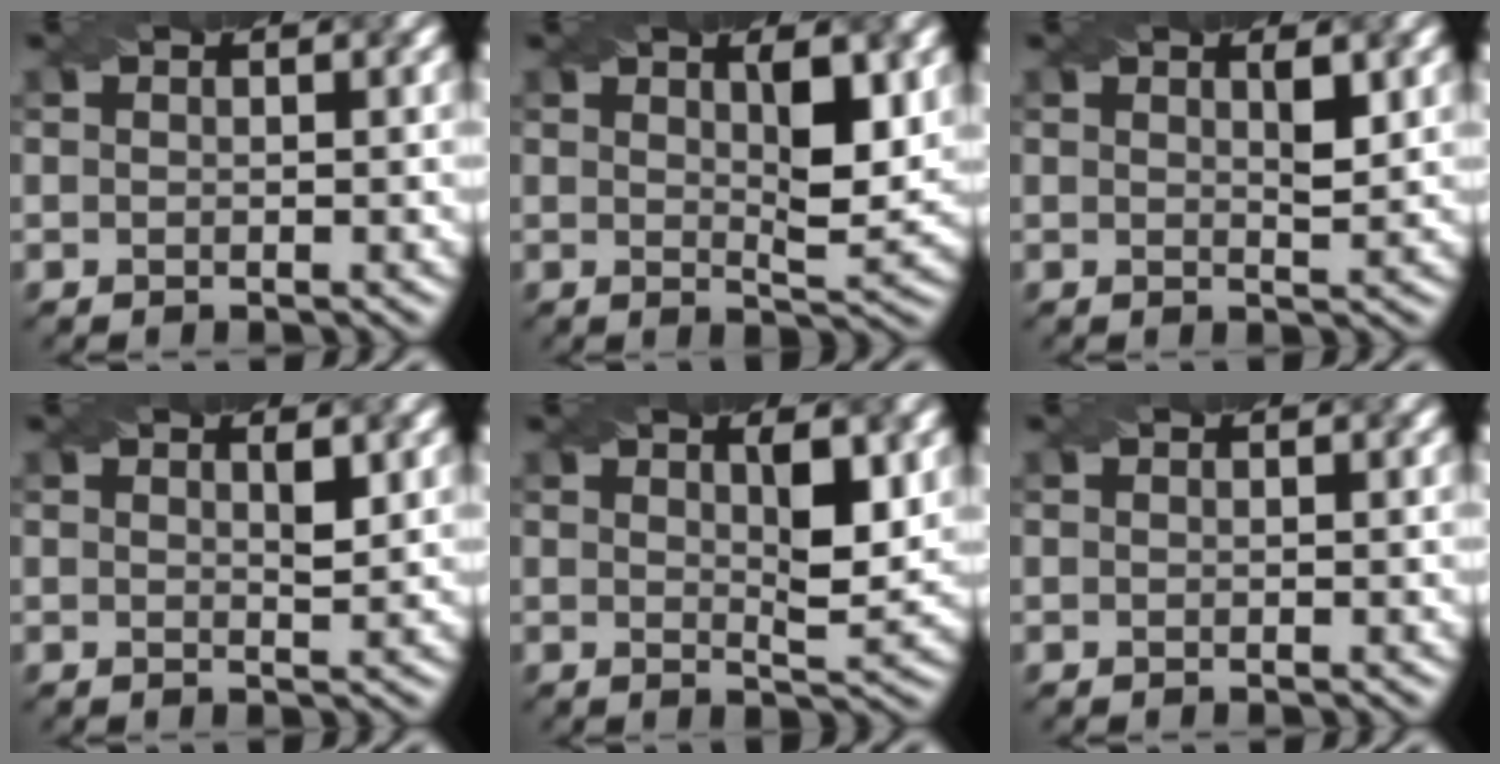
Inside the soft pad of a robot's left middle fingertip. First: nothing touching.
{"total": 4.3, "force": [1.4, 0.9, 3.9], "torque": [-0.060, -0.010, 0.026]}
{"total": 1.6, "force": [0.7, 0.3, 1.4], "torque": [-0.021, -0.003, 0.012]}
{"total": 1.2, "force": [0.7, 0.2, 1.0], "torque": [-0.015, -0.003, 0.011]}
{"total": 3.6, "force": [1.3, 0.7, 3.3], "torque": [-0.051, -0.010, 0.023]}
{"total": 0.0}